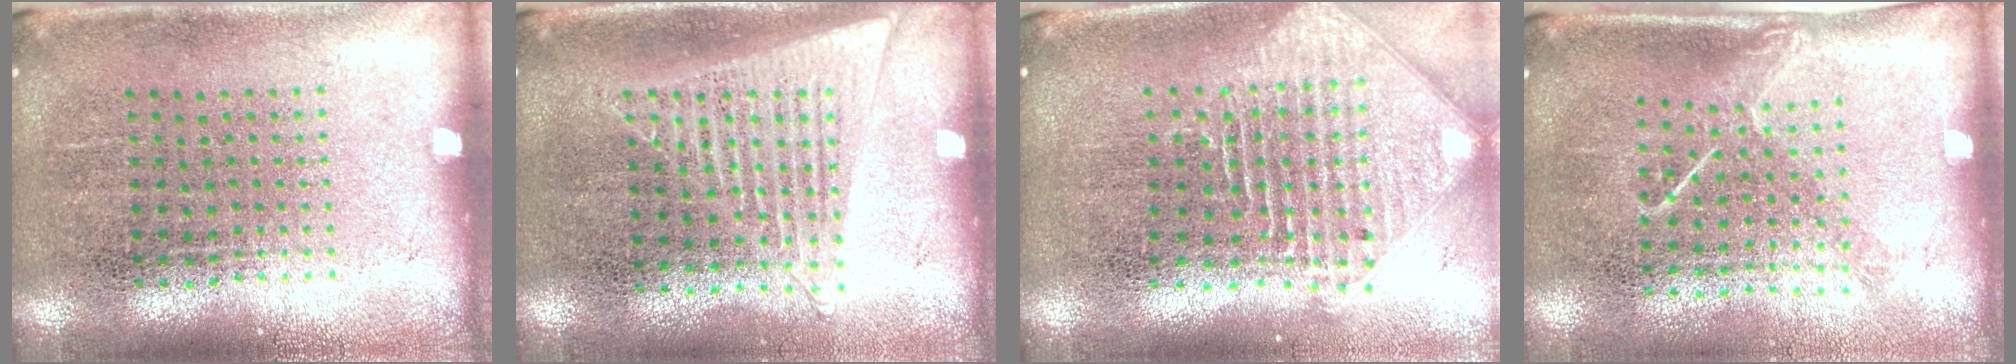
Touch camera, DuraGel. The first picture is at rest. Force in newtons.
{"total": 1.4, "press": 1.3, "slide": 0.5}
{"total": 2.5, "press": 1.9, "slide": 1.7}
{"total": 1.3, "press": 1.0, "slide": 0.9}